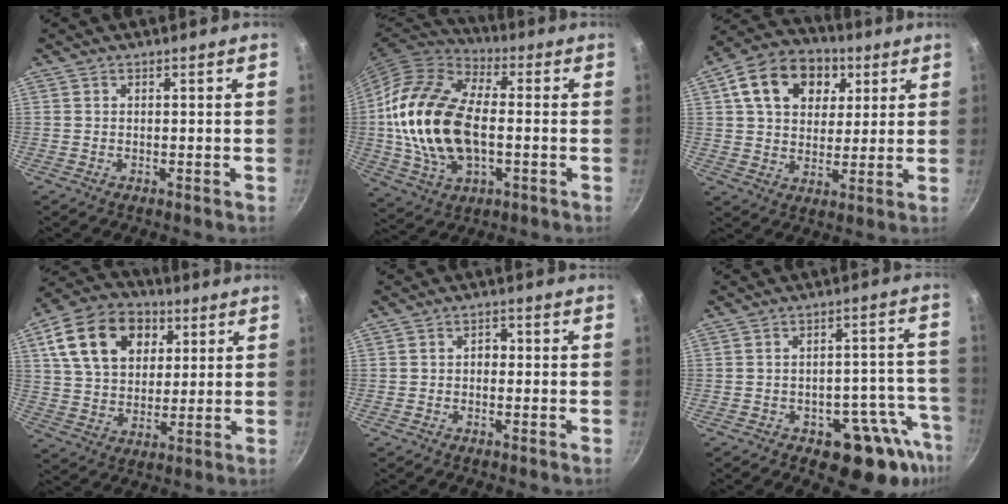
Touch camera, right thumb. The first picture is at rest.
{"total": 22.1, "force": [-0.9, 13.2, 17.7], "torque": [-0.334, 0.022, -0.021]}
{"total": 16.0, "force": [5.8, 11.8, 9.2], "torque": [-0.131, 0.007, 0.087]}
{"total": 18.0, "force": [6.6, 12.8, 10.8], "torque": [-0.168, 0.000, 0.109]}
{"total": 2.1, "force": [-0.3, 1.6, 1.3], "torque": [-0.009, 0.008, -0.009]}
{"total": 13.1, "force": [-6.8, 7.1, 8.7], "torque": [-0.045, 0.054, -0.082]}